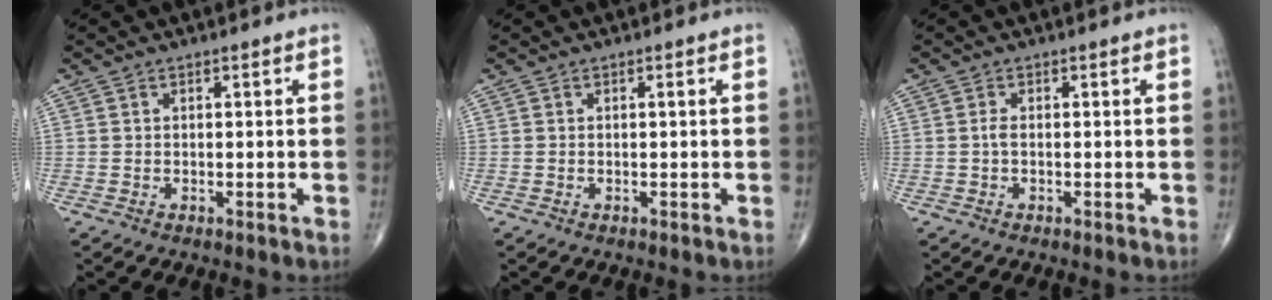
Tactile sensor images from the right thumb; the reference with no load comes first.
{"total": 0.0}
{"total": 0.9, "force": [-0.2, 0.3, 0.8], "torque": [-0.020, 0.000, -0.005]}